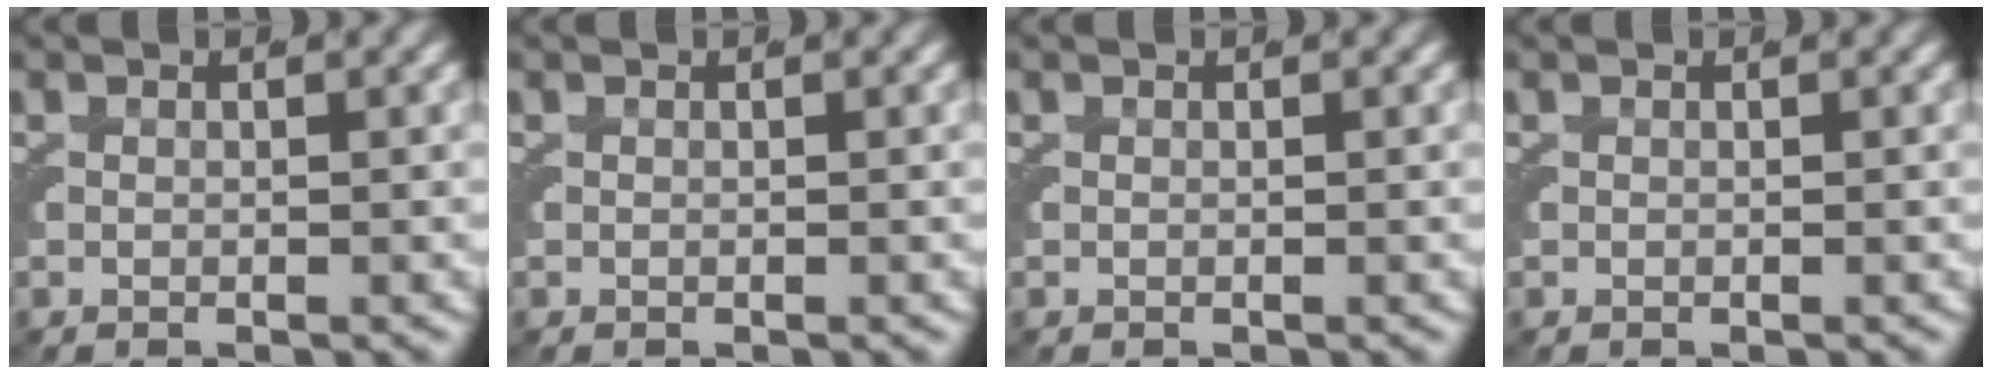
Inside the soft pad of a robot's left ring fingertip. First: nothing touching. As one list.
[{"total": 0.0}, {"total": 0.0}, {"total": 0.0}]